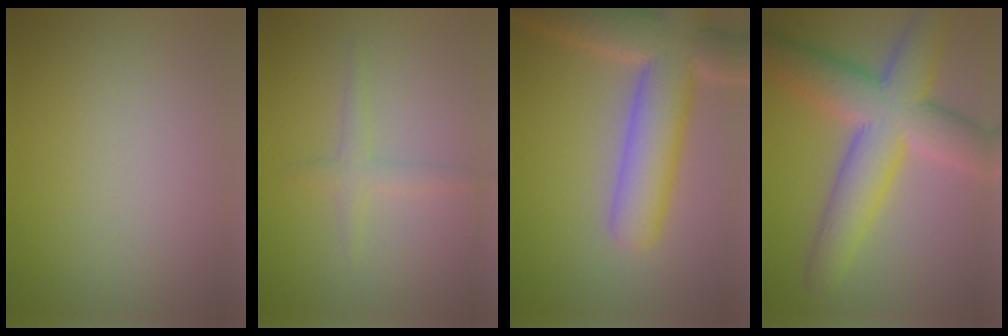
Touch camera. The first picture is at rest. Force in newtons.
{"total": 1.6, "press": 1.6, "slide": 0.1}
{"total": 10.6, "press": 10.5, "slide": 0.7}
{"total": 10.0, "press": 10.0, "slide": 0.6}